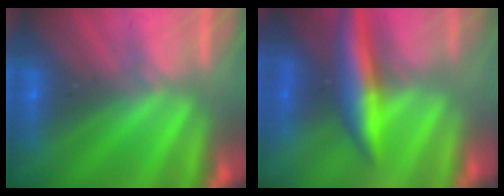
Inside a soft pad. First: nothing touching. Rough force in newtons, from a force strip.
{"total": 7.3}